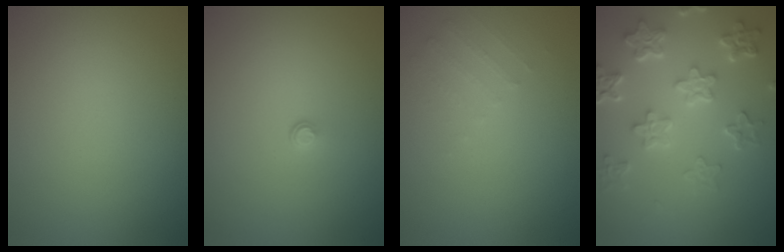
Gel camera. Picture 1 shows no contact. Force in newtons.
{"total": 0.5, "press": 0.3, "slide": 0.5}
{"total": 0.6, "press": 0.5, "slide": 0.4}
{"total": 6.1, "press": 4.6, "slide": 4.0}